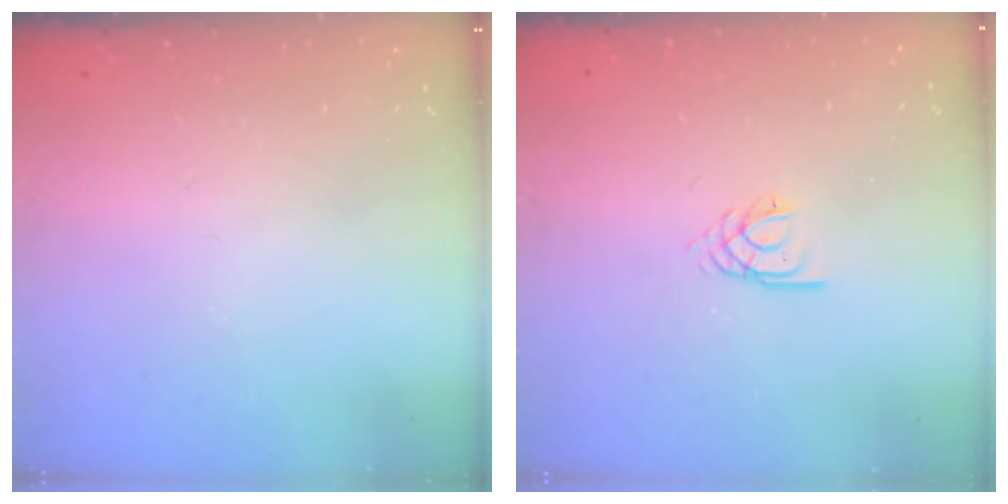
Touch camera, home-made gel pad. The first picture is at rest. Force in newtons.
{"total": 2.3, "press": 2.3, "slide": 0.2}